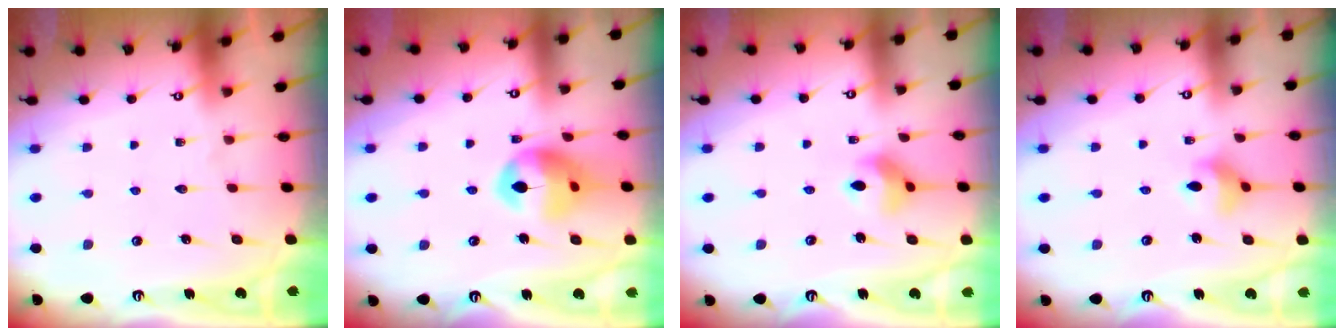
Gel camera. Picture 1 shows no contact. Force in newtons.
{"total": 13.3, "press": 13.1, "slide": 1.8}
{"total": 7.7, "press": 7.7, "slide": 1.0}
{"total": 6.1, "press": 5.8, "slide": 1.7}